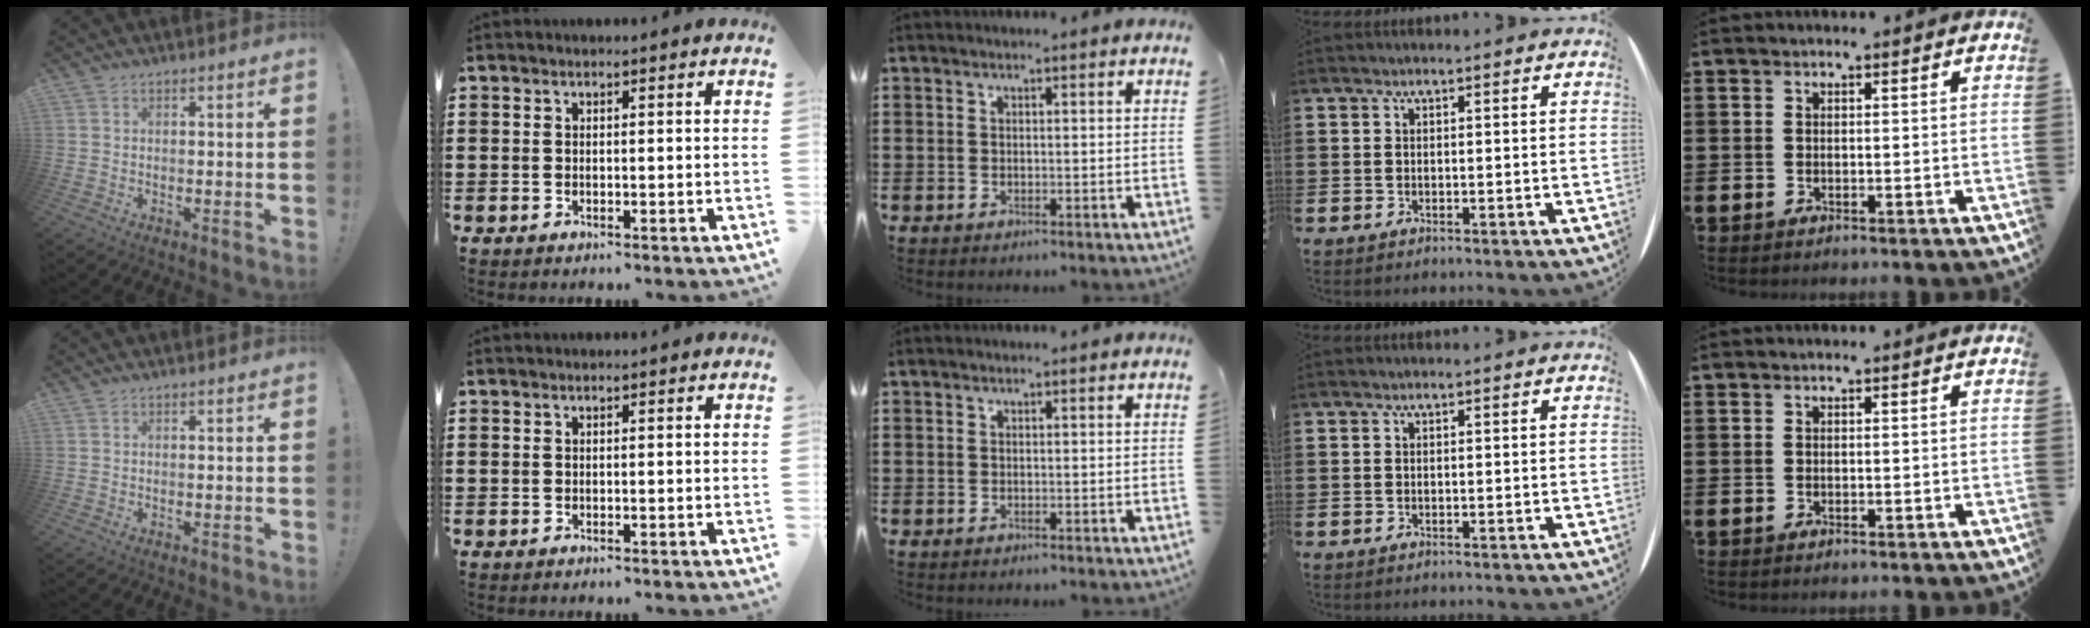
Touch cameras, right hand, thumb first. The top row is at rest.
{}